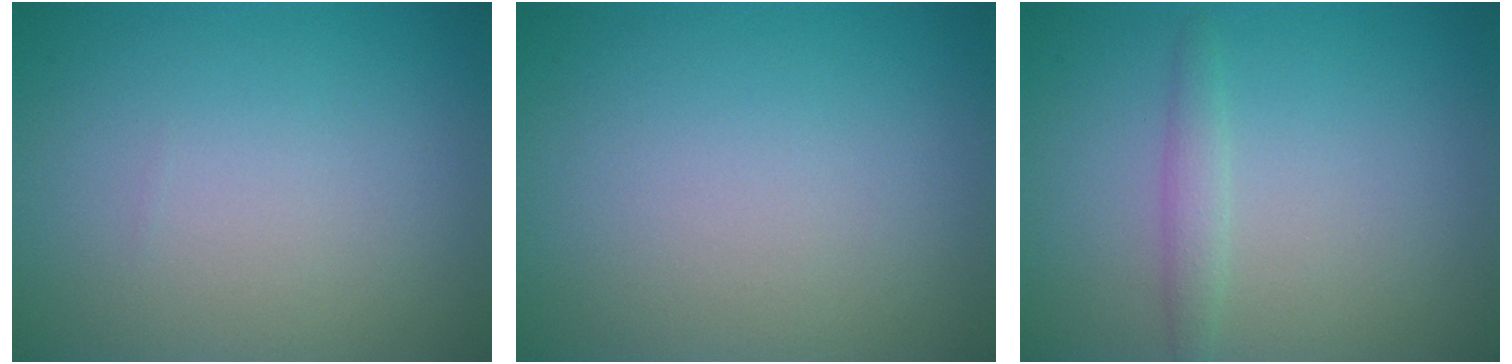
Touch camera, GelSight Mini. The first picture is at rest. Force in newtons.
{"total": 0.0}
{"total": 1.4, "press": 1.4, "slide": 0.1}